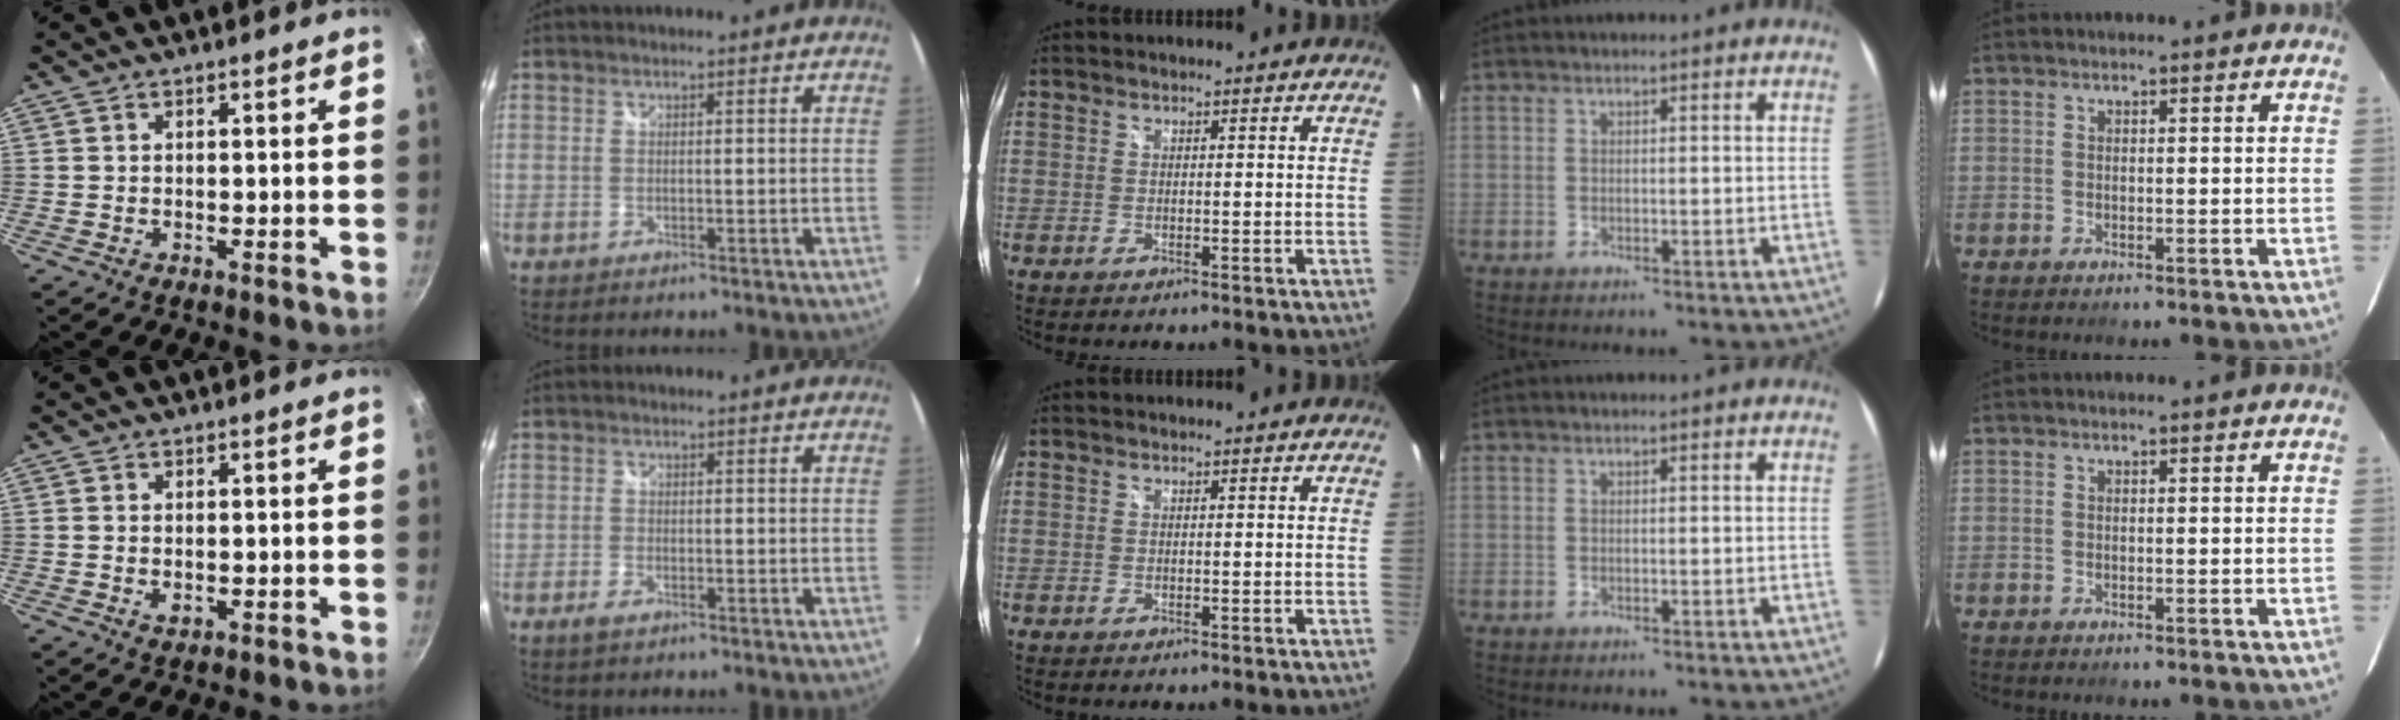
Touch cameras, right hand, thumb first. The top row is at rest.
{"thumb": {"total": 1.7, "force": [-0.2, 1.1, 1.3], "torque": [-0.022, -0.003, -0.002]}, "index": {"total": 2.2, "force": [-1.4, 1.0, 1.3], "torque": [-0.031, -0.003, -0.026]}}